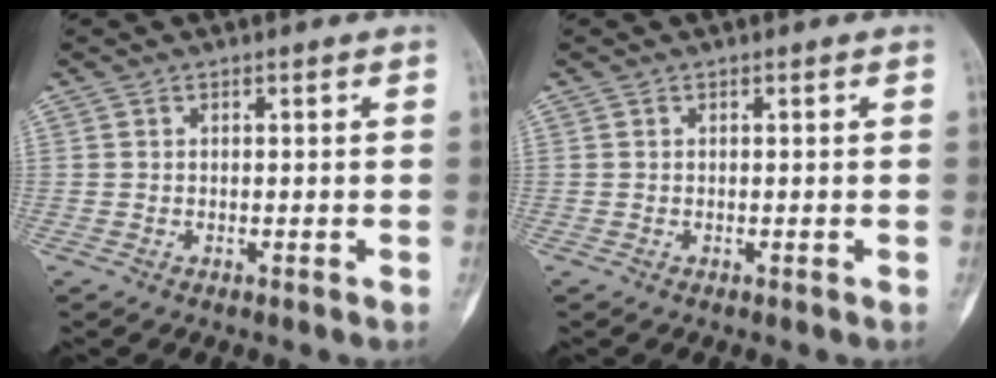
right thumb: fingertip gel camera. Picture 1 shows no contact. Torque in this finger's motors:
{"motor_torque": [0.00, 0.00, 0.00, 0.00, 0.01]}